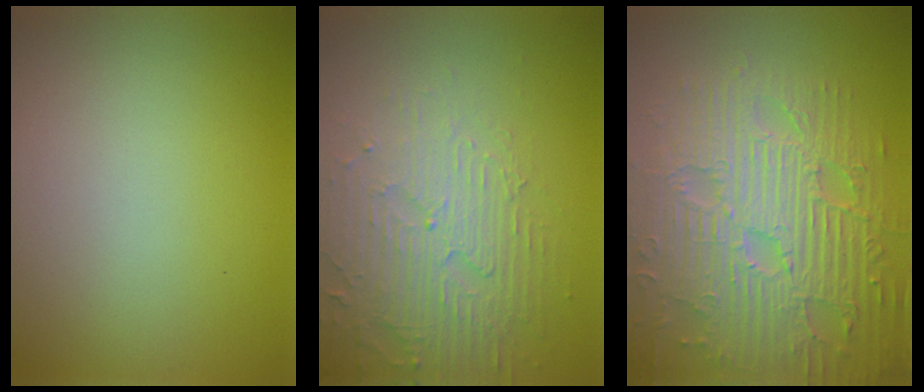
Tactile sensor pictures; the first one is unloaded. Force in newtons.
{"total": 4.1, "press": 4.1, "slide": 0.4}
{"total": 9.4, "press": 6.8, "slide": 6.4}